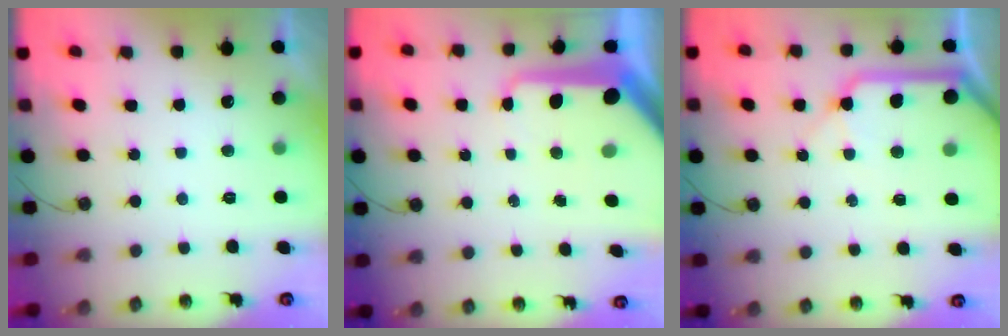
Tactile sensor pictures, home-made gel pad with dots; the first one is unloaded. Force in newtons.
{"total": 16.4, "press": 16.3, "slide": 1.7}
{"total": 12.8, "press": 12.7, "slide": 1.8}